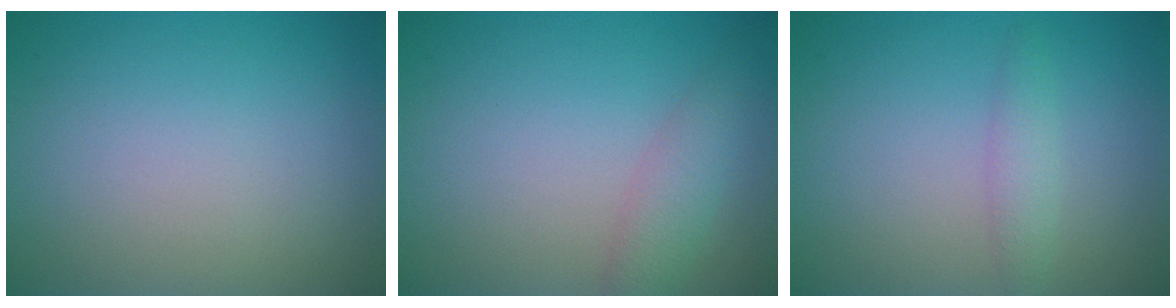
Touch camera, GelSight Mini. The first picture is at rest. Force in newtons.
{"total": 2.5, "press": 2.5, "slide": 0.1}
{"total": 1.6, "press": 1.6, "slide": 0.1}